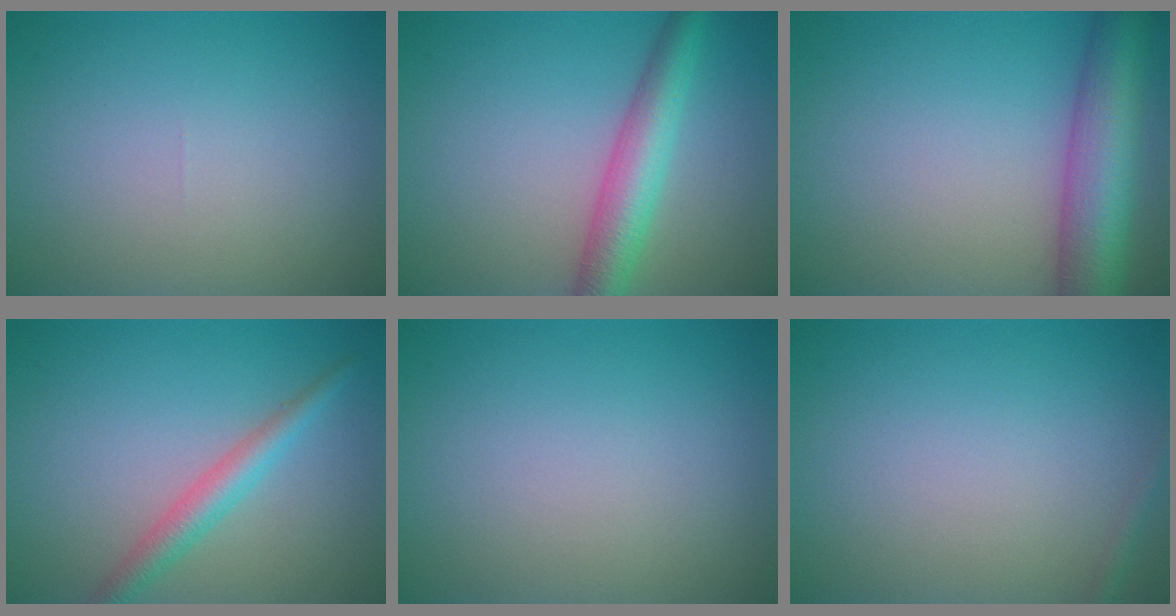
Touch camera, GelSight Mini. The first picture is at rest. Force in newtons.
{"total": 4.8, "press": 4.8, "slide": 0.2}
{"total": 8.4, "press": 8.4, "slide": 0.3}
{"total": 2.8, "press": 2.8, "slide": 0.0}
{"total": 0.0}
{"total": 0.8, "press": 0.8, "slide": 0.1}